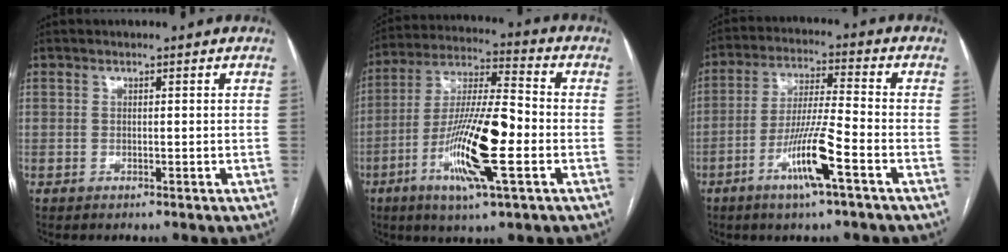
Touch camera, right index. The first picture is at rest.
{"total": 16.3, "force": [-4.7, 1.8, 15.5], "torque": [-0.298, -0.009, -0.086]}
{"total": 10.2, "force": [-4.8, 0.0, 9.1], "torque": [-0.174, -0.007, -0.091]}